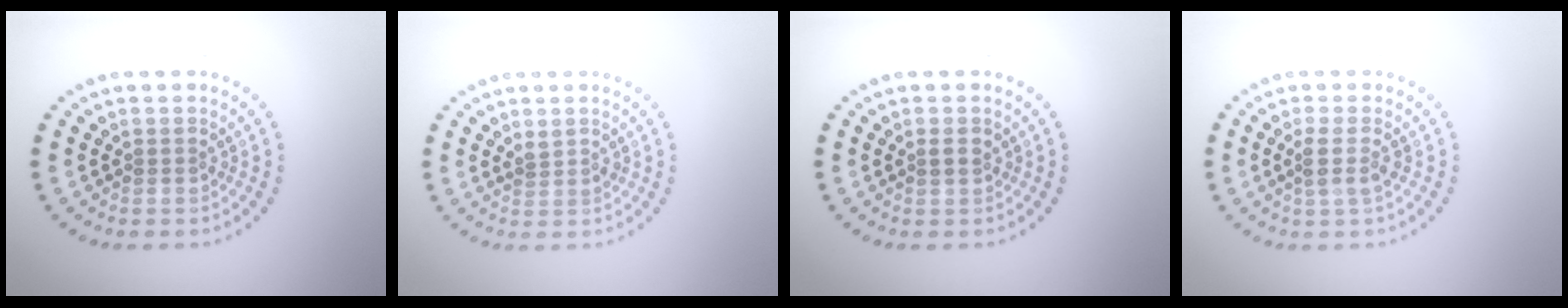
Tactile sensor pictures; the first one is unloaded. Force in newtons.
{"total": 1.0, "press": 0.8, "slide": 0.6}
{"total": 1.0, "press": 1.0, "slide": 0.3}
{"total": 1.8, "press": 1.5, "slide": 1.1}